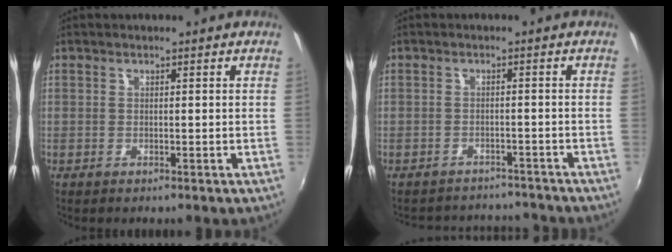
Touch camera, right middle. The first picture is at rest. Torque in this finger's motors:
{"motor_torque": [0.40, -0.43, -0.06, -0.07]}